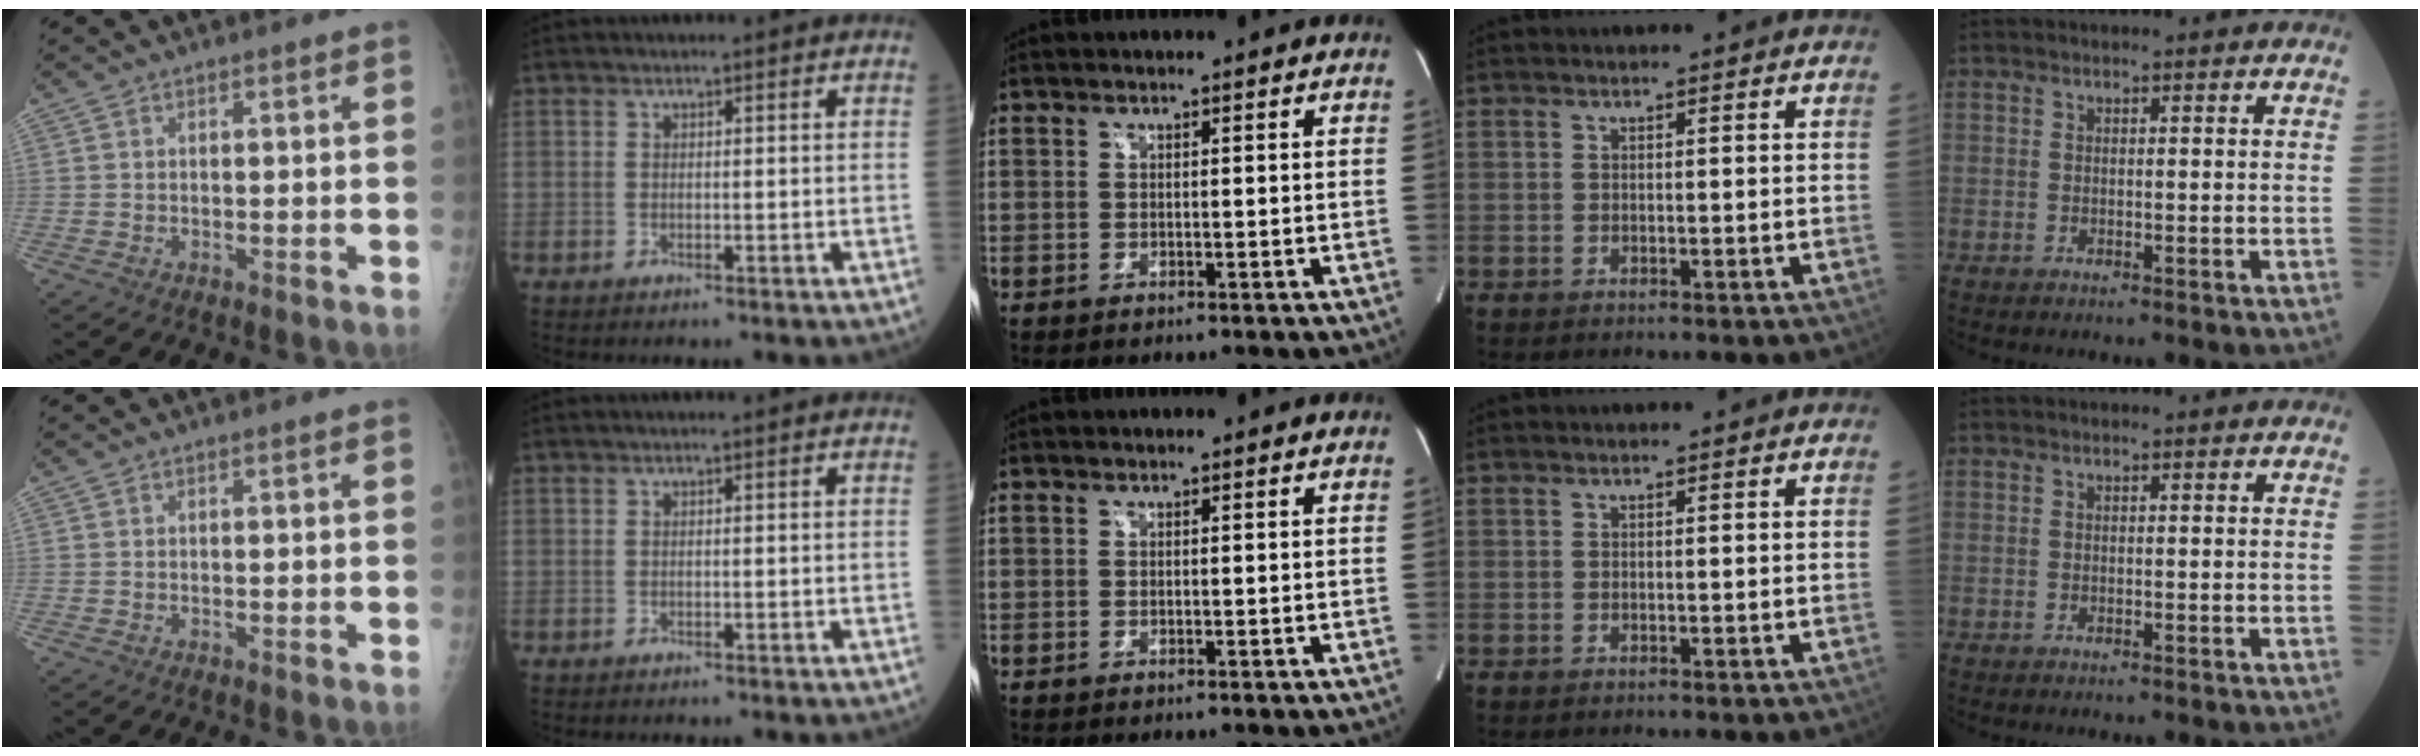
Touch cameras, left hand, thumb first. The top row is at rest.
{}